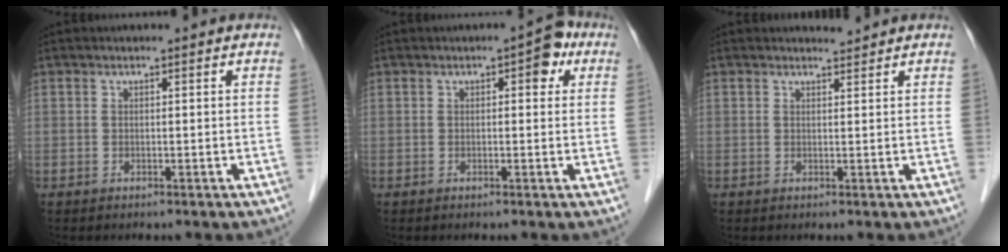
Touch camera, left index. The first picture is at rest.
{"total": 3.6, "force": [1.4, 1.6, 2.9], "torque": [-0.027, 0.018, 0.010]}
{"total": 1.1, "force": [1.1, -0.1, -0.2], "torque": [-0.005, -0.006, 0.018]}